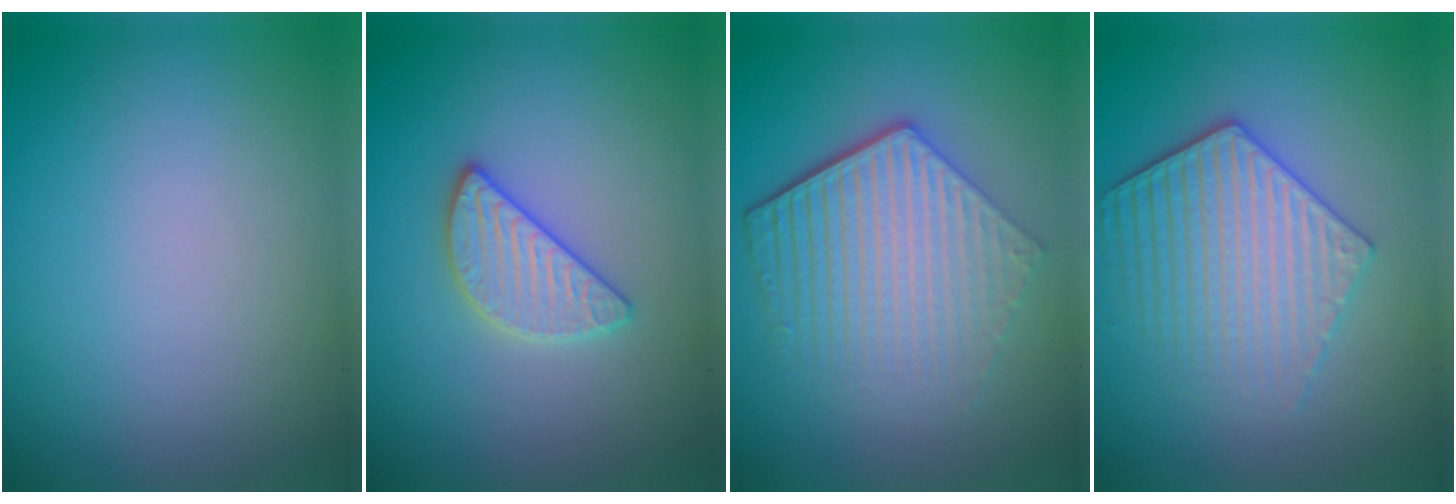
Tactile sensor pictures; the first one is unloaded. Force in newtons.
{"total": 2.8, "press": 2.7, "slide": 0.5}
{"total": 6.2, "press": 4.5, "slide": 4.3}
{"total": 4.3, "press": 3.9, "slide": 1.8}